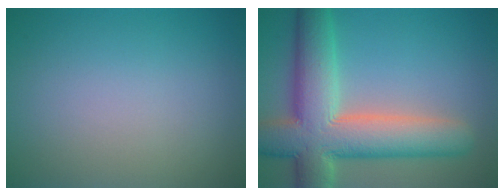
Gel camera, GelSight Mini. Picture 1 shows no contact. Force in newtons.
{"total": 10.9, "press": 10.9, "slide": 1.1}